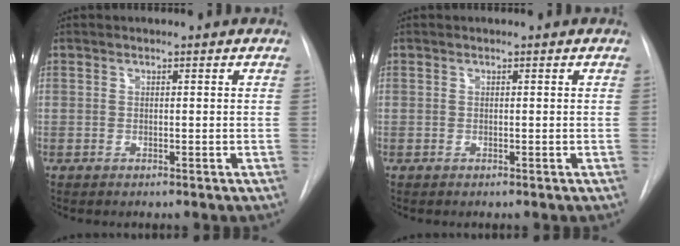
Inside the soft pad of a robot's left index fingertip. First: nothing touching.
{"total": 0.0}